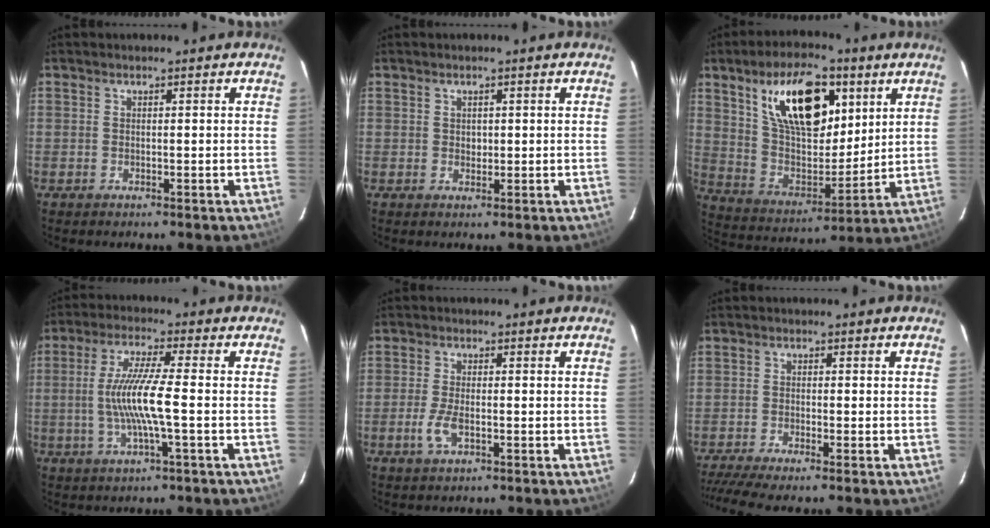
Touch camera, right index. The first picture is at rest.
{"total": 0.8, "force": [0.2, 0.5, -0.6], "torque": [0.015, 0.002, 0.004]}
{"total": 19.5, "force": [9.1, 9.5, 14.4], "torque": [-0.254, 0.011, 0.173]}
{"total": 8.8, "force": [-1.6, -0.6, 8.6], "torque": [-0.171, -0.005, -0.030]}
{"total": 4.0, "force": [-1.5, 1.4, 3.4], "torque": [-0.080, -0.004, -0.031]}
{"total": 5.5, "force": [-4.7, -1.1, 2.5], "torque": [-0.068, -0.019, -0.088]}